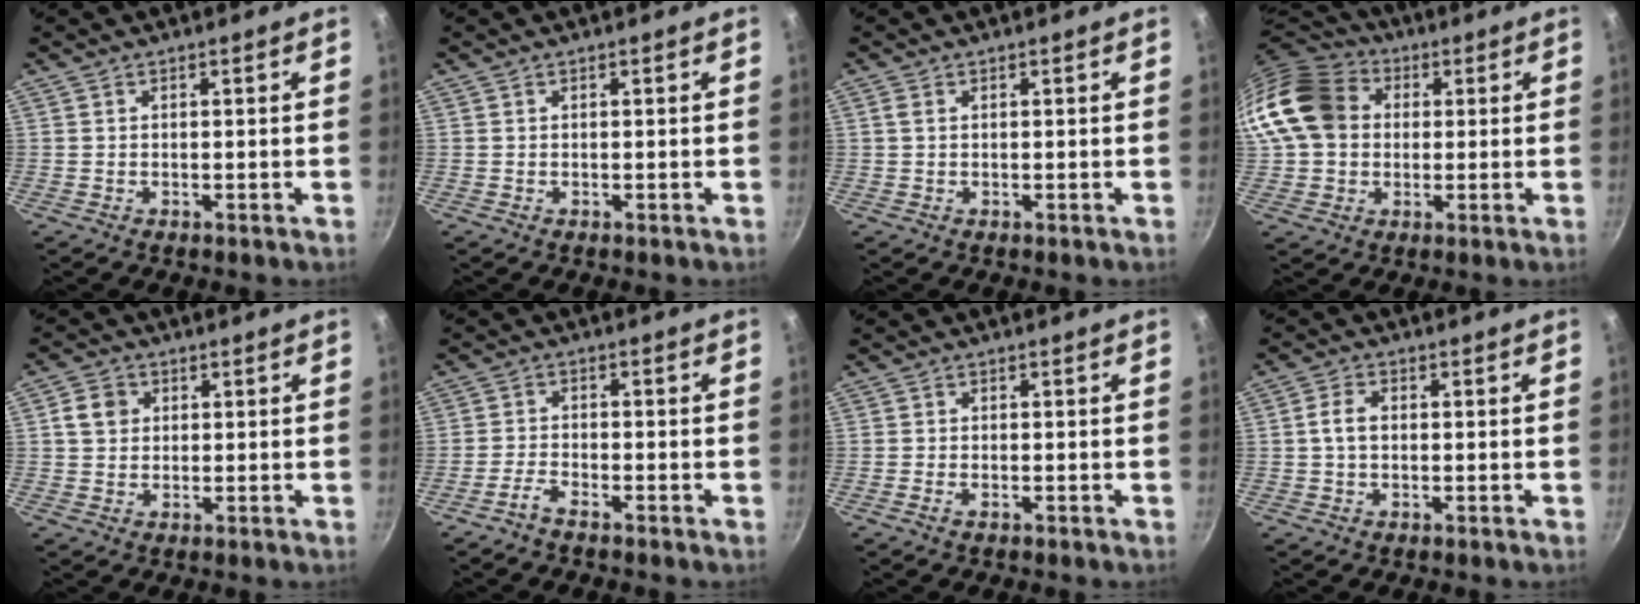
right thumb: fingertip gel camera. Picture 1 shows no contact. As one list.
[{"total": 0.0}, {"total": 1.0, "force": [0.3, 0.6, 0.8], "torque": [-0.016, 0.002, 0.005]}, {"total": 17.4, "force": [2.4, 14.1, 9.9], "torque": [-0.183, 0.034, 0.031]}, {"total": 4.5, "force": [1.0, 3.9, 2.1], "torque": [-0.019, 0.005, 0.013]}, {"total": 3.0, "force": [-2.4, 0.9, 1.4], "torque": [-0.036, 0.021, -0.055]}, {"total": 1.4, "force": [-0.8, 0.7, 0.9], "torque": [-0.026, 0.005, -0.019]}, {"total": 3.6, "force": [0.0, 2.5, 2.7], "torque": [-0.050, 0.011, -0.004]}]